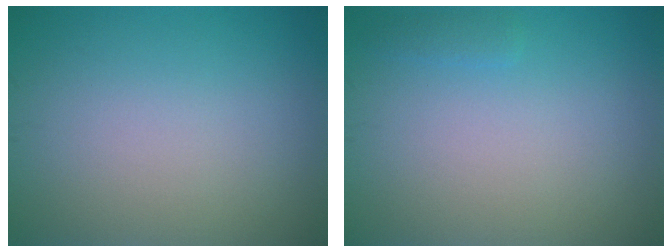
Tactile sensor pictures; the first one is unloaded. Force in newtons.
{"total": 0.7, "press": 0.7, "slide": 0.0}